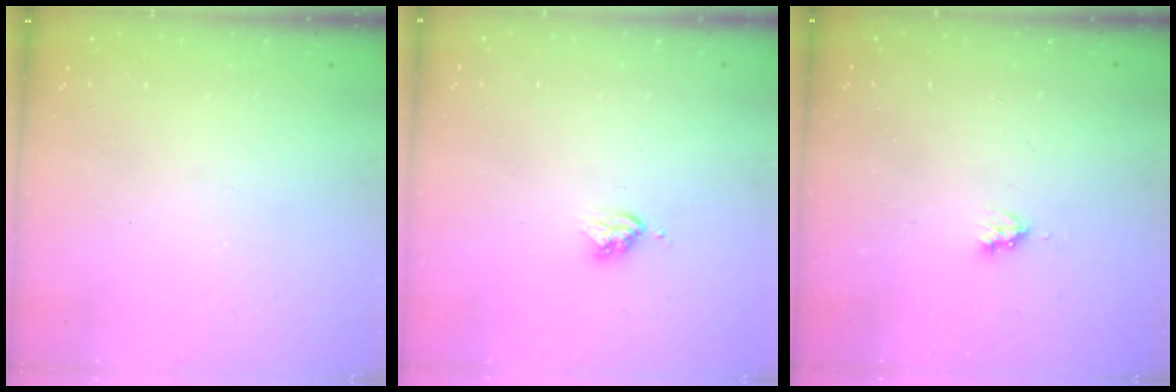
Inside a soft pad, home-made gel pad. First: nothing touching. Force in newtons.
{"total": 3.7, "press": 3.7, "slide": 0.5}
{"total": 2.6, "press": 2.6, "slide": 0.4}